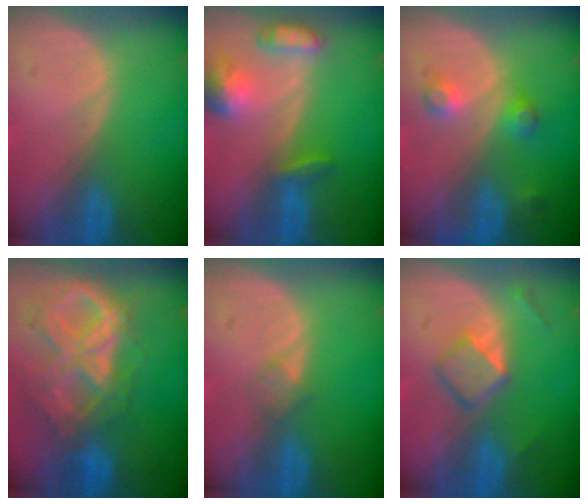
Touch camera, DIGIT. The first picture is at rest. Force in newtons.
{"total": 6.8, "press": 6.4, "slide": 2.4}
{"total": 3.6, "press": 3.4, "slide": 1.1}
{"total": 10.4, "press": 8.9, "slide": 5.5}
{"total": 1.4, "press": 1.4, "slide": 0.1}
{"total": 4.1, "press": 4.0, "slide": 0.9}